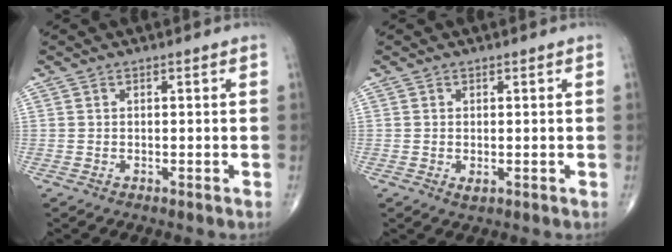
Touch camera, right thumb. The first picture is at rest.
{"total": 1.1, "force": [-0.1, 0.6, 0.9], "torque": [-0.015, -0.004, 0.000]}